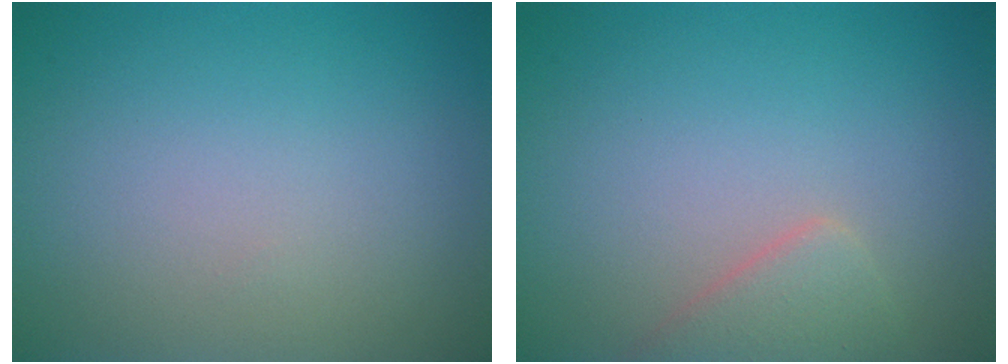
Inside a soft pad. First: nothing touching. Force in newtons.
{"total": 2.4, "press": 2.4, "slide": 0.2}